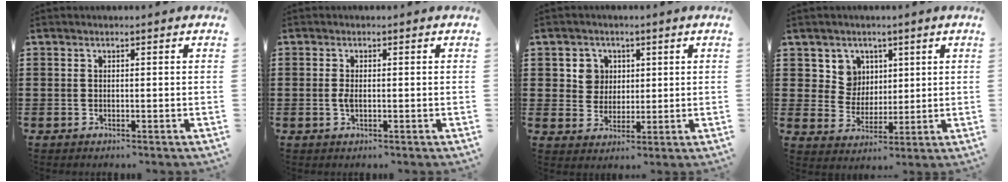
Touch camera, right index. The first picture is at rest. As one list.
[{"total": 1.5, "force": [-0.2, 0.6, 1.4], "torque": [-0.034, -0.003, -0.007]}, {"total": 4.5, "force": [1.5, 4.1, 1.0], "torque": [-0.040, 0.013, 0.027]}, {"total": 6.1, "force": [2.6, 5.4, 1.2], "torque": [-0.046, 0.013, 0.050]}]